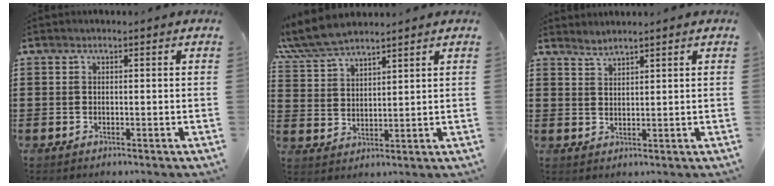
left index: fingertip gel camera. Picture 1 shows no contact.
{"total": 6.3, "force": [5.8, 1.2, 2.1], "torque": [-0.063, -0.015, 0.106]}
{"total": 1.6, "force": [1.6, -0.2, 0.1], "torque": [-0.005, 0.000, 0.032]}